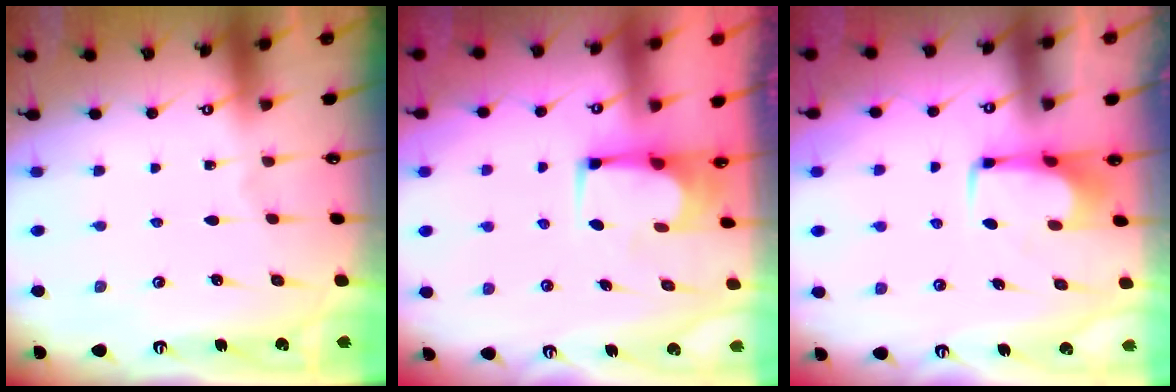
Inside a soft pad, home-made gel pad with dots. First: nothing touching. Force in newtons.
{"total": 2.1, "press": 2.1, "slide": 0.1}
{"total": 0.6, "press": 0.5, "slide": 0.2}